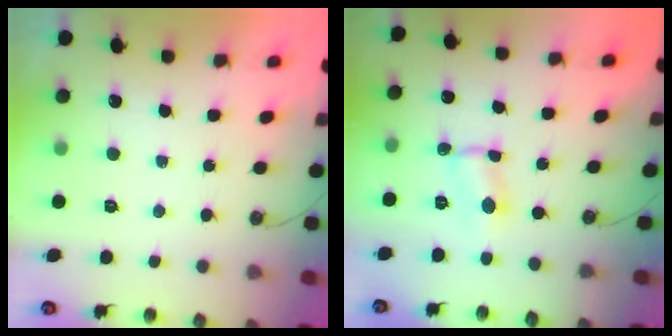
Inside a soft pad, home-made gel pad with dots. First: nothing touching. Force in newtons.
{"total": 0.8, "press": 0.6, "slide": 0.5}